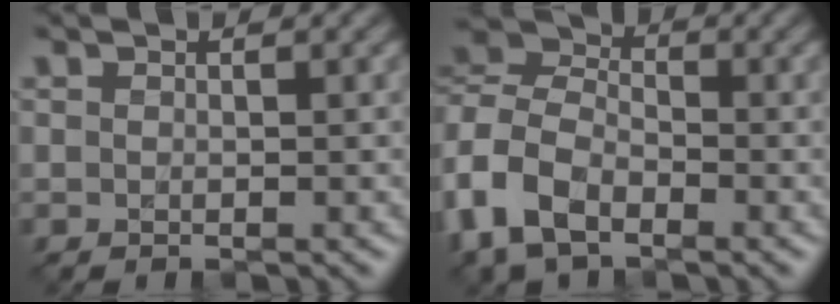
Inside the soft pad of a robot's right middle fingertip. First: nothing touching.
{"total": 8.7, "force": [-4.5, 5.5, 5.0], "torque": [-0.120, -0.011, -0.105]}